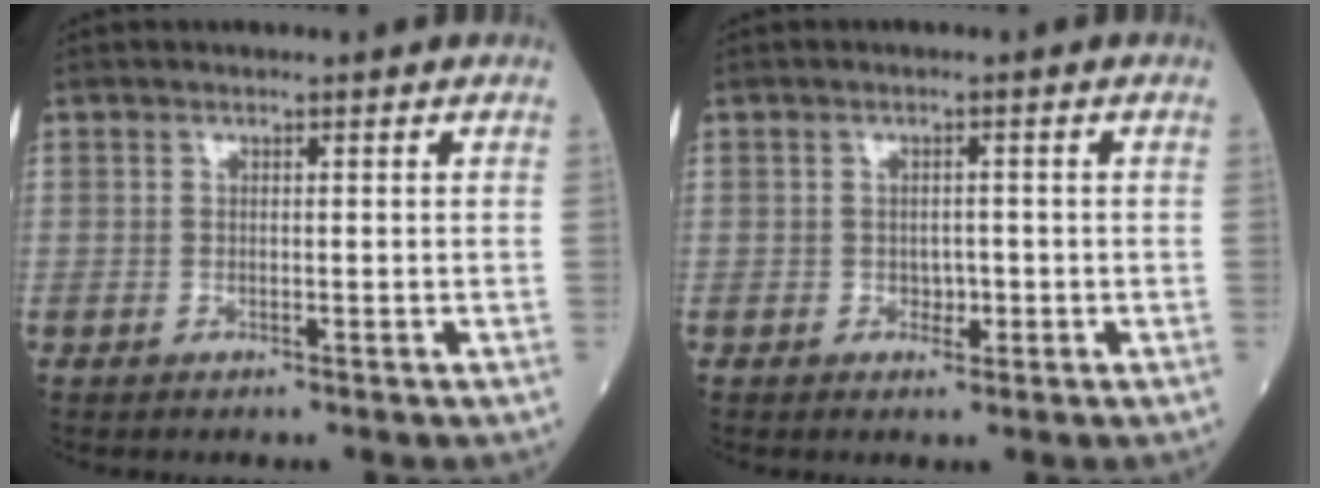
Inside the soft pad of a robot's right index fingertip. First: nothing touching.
{"total": 1.8, "force": [-0.6, 1.2, 1.2], "torque": [-0.014, 0.003, -0.006]}